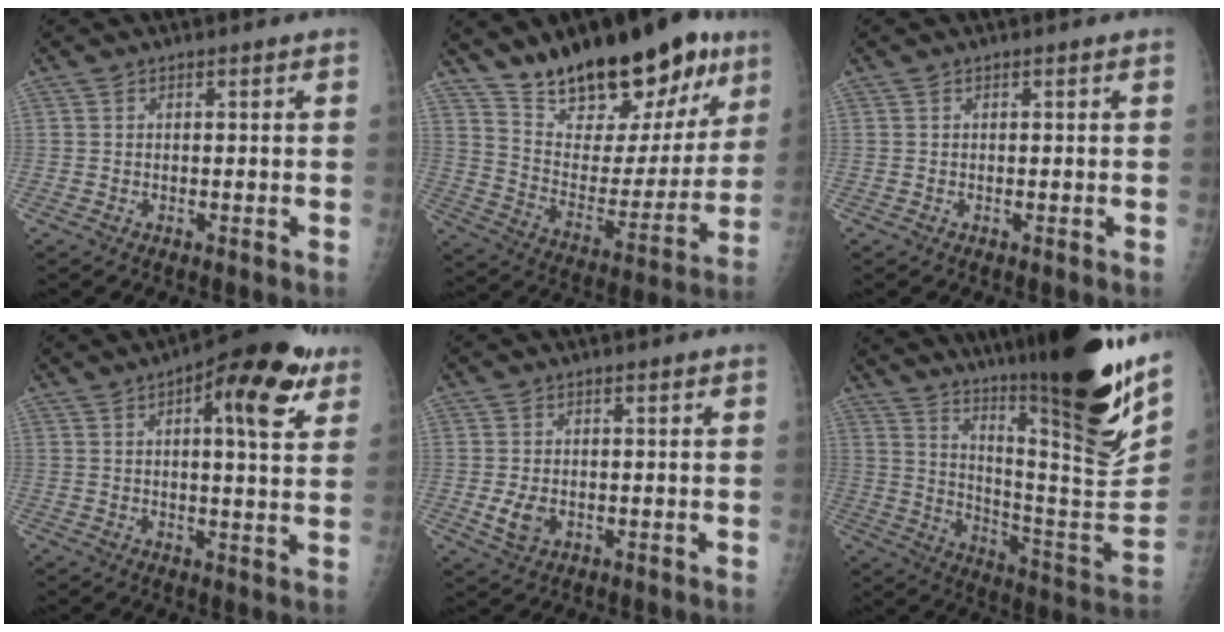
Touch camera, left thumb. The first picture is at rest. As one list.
[{"total": 25.4, "force": [17.1, 11.2, 15.0], "torque": [-0.179, -0.073, 0.273]}, {"total": 0.0}, {"total": 14.6, "force": [6.7, 4.8, 12.0], "torque": [-0.137, -0.008, 0.083]}, {"total": 3.5, "force": [-0.4, 2.4, 2.5], "torque": [-0.048, -0.007, -0.002]}, {"total": 32.6, "force": [21.7, 4.9, 23.8], "torque": [-0.328, -0.109, 0.330]}]